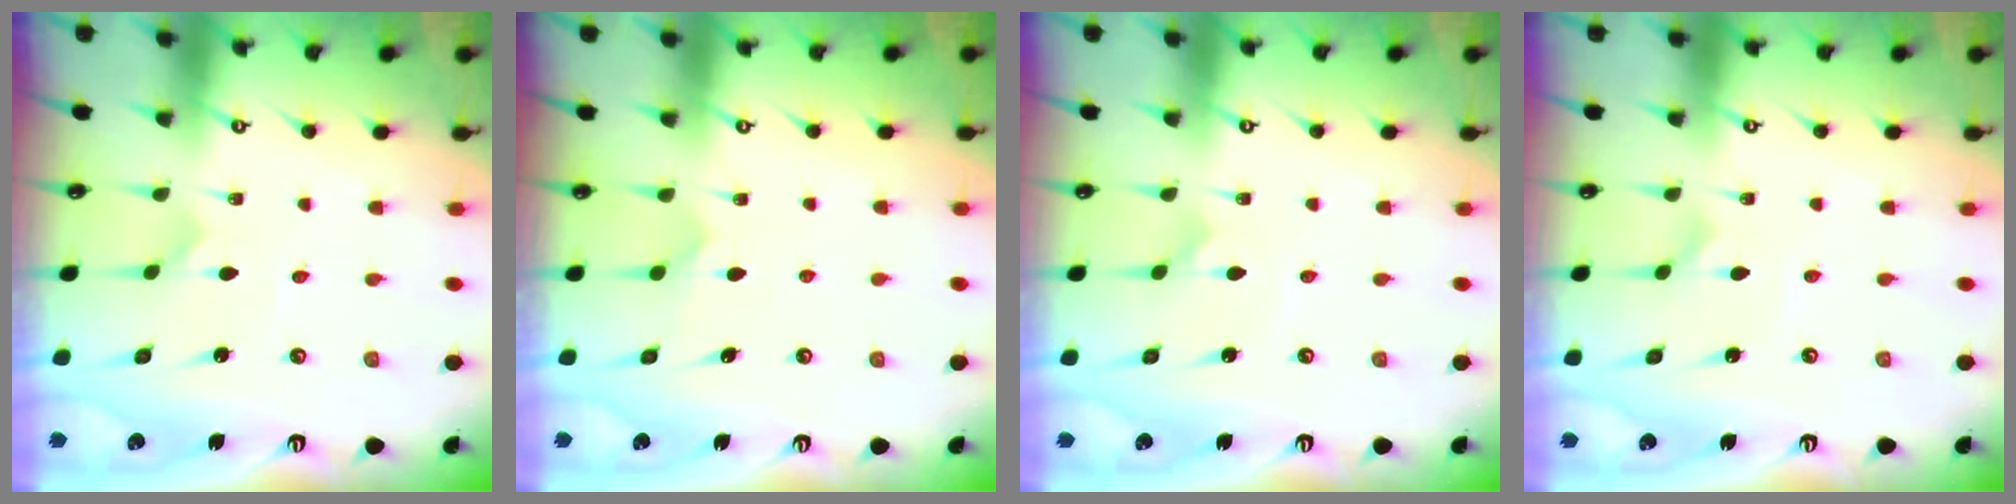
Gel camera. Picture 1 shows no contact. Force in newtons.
{"total": 5.0, "press": 5.0, "slide": 0.5}
{"total": 1.1, "press": 1.1, "slide": 0.0}
{"total": 1.6, "press": 1.6, "slide": 0.2}